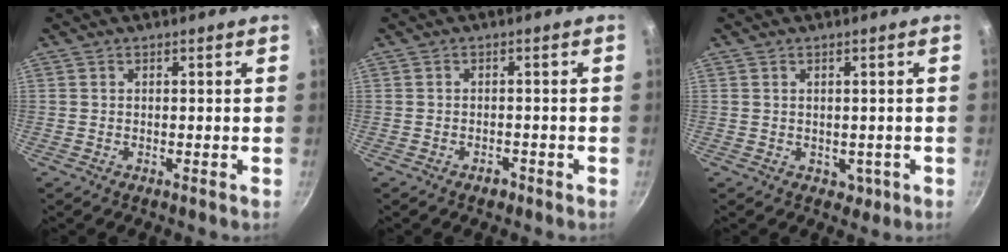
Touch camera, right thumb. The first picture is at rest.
{"total": 1.5, "force": [-1.1, 0.9, 0.6], "torque": [-0.008, 0.007, -0.016]}
{"total": 2.0, "force": [-0.2, 1.7, 1.1], "torque": [-0.007, -0.001, 0.006]}